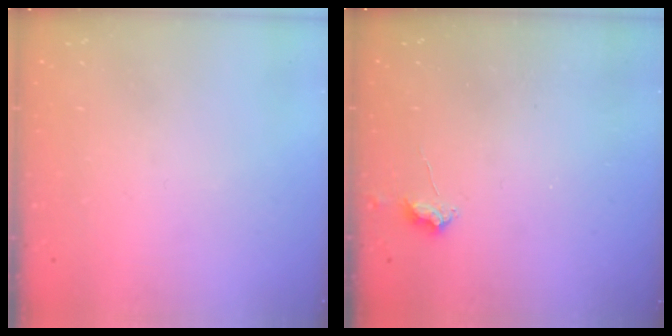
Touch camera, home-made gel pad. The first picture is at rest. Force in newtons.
{"total": 3.0, "press": 2.9, "slide": 0.5}